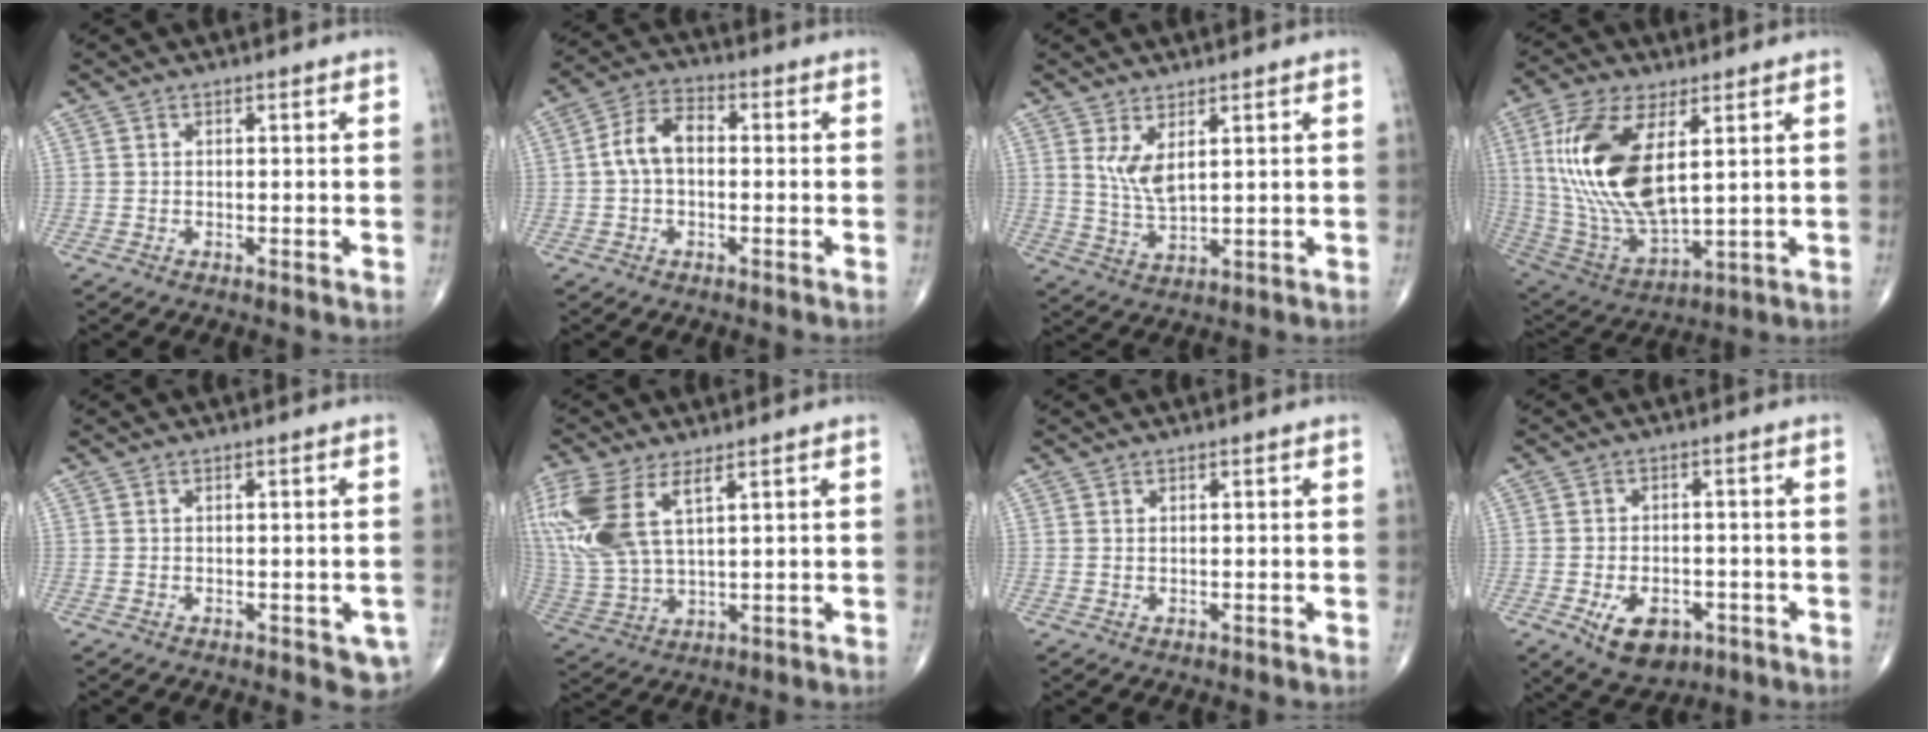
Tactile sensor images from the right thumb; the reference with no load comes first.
{"total": 7.1, "force": [-0.1, 4.4, 5.5], "torque": [-0.094, 0.026, -0.012]}
{"total": 5.4, "force": [2.4, 2.0, 4.4], "torque": [-0.084, -0.023, 0.056]}
{"total": 20.5, "force": [4.9, 9.2, 17.7], "torque": [-0.366, -0.026, 0.102]}
{"total": 3.4, "force": [-1.1, 1.6, 2.8], "torque": [-0.013, 0.002, -0.010]}
{"total": 16.4, "force": [6.8, 7.4, 13.0], "torque": [-0.317, -0.013, 0.144]}
{"total": 0.0}
{"total": 8.4, "force": [-3.6, 5.3, 5.4], "torque": [-0.071, 0.011, -0.047]}